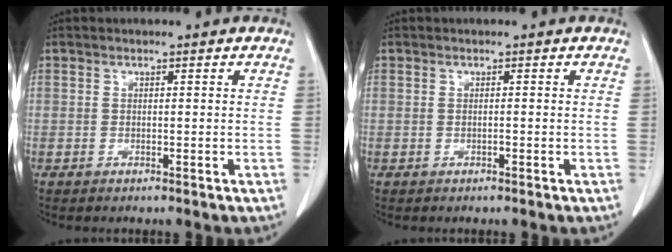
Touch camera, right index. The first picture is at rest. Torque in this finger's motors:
{"motor_torque": [0.12, 0.12, 0.03, 0.04]}